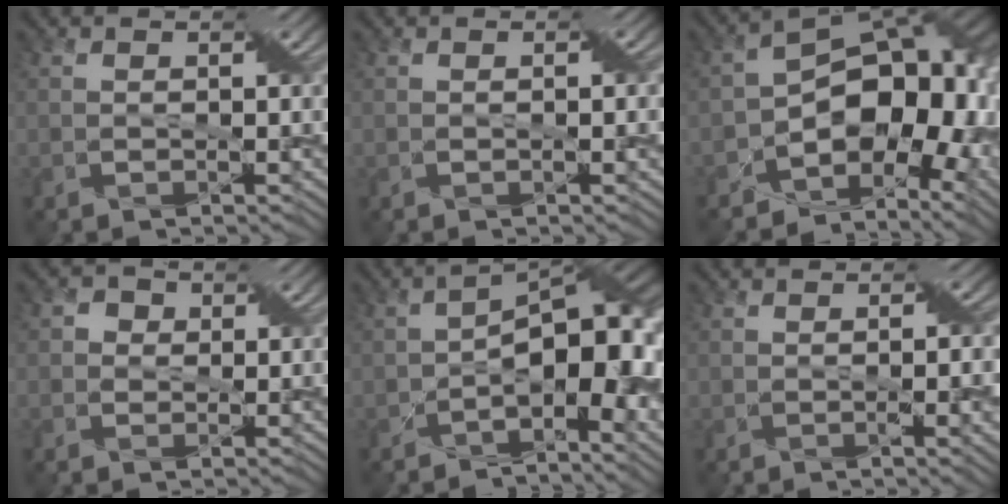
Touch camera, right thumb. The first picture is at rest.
{"total": 1.1, "force": [0.0, 0.1, 1.1], "torque": [-0.018, 0.003, 0.000]}
{"total": 14.3, "force": [-5.2, 8.9, 9.9], "torque": [-0.118, -0.008, -0.094]}
{"total": 1.9, "force": [0.2, 1.8, 0.5], "torque": [-0.010, 0.006, -0.003]}
{"total": 13.4, "force": [-2.8, 6.3, 11.5], "torque": [-0.155, -0.012, -0.039]}
{"total": 3.7, "force": [-0.4, 0.8, 3.5], "torque": [-0.054, 0.001, -0.002]}